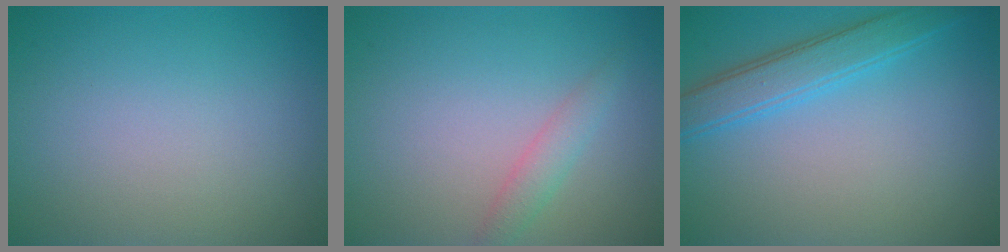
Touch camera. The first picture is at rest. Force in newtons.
{"total": 1.7, "press": 1.7, "slide": 0.1}
{"total": 3.5, "press": 3.5, "slide": 0.2}